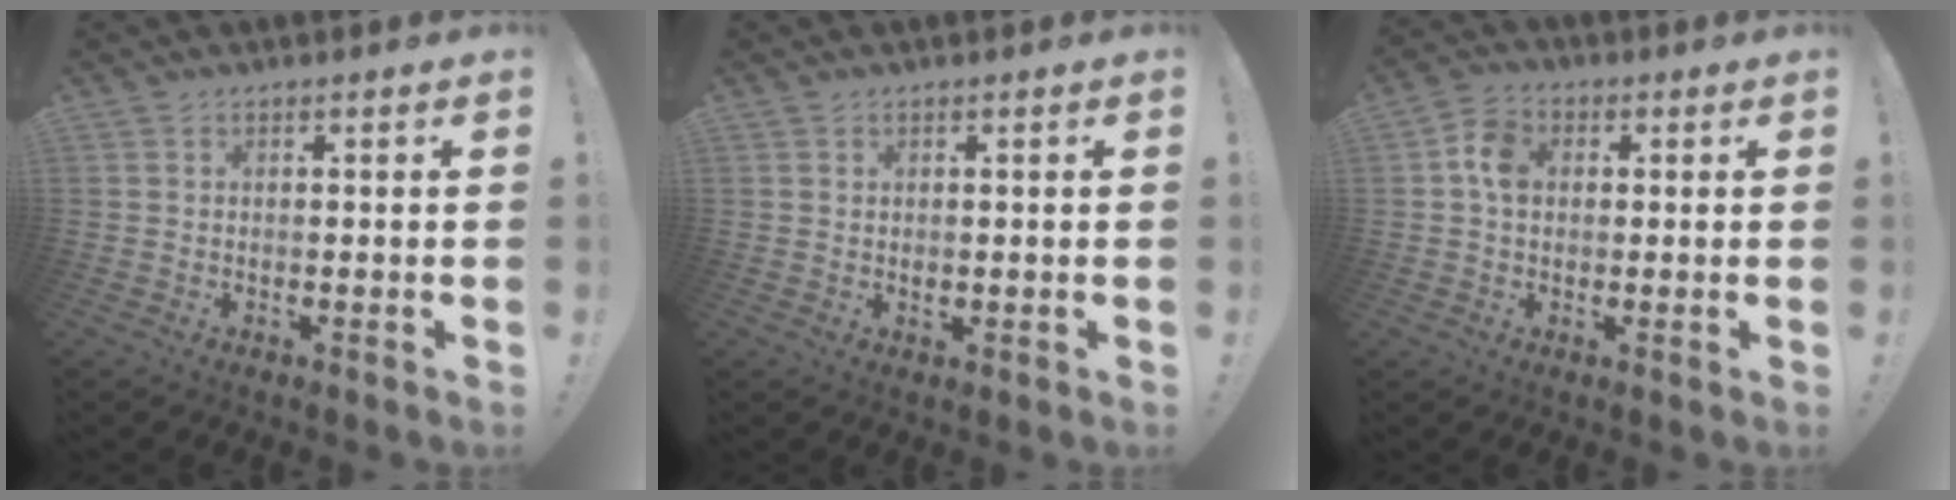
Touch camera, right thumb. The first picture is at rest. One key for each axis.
{"total": 0.9, "fx": 0.1, "fy": 0.8, "fz": 0.4, "tx": -0.005, "ty": 0.002, "tz": 0.000}
{"total": 7.6, "fx": 0.7, "fy": 5.7, "fz": 4.9, "tx": -0.074, "ty": 0.011, "tz": 0.013}